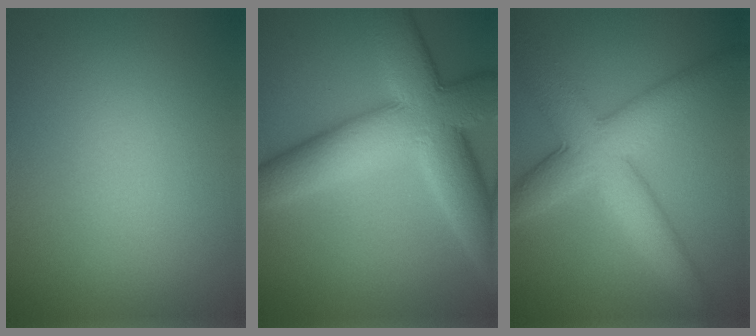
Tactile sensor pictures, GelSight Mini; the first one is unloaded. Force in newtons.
{"total": 11.8, "press": 11.7, "slide": 0.9}
{"total": 7.6, "press": 7.5, "slide": 0.3}